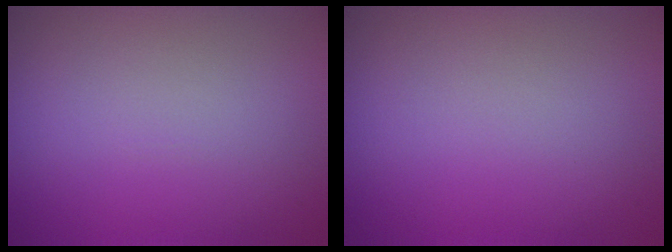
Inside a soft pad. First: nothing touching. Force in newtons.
{"total": 0.0}